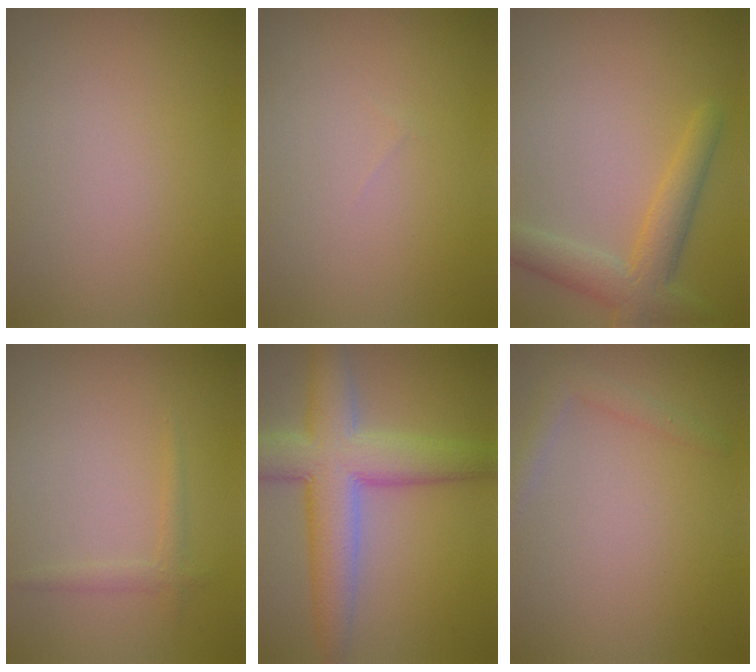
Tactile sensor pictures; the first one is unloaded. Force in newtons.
{"total": 0.0}
{"total": 4.4, "press": 4.4, "slide": 0.2}
{"total": 1.1, "press": 1.1, "slide": 0.1}
{"total": 8.3, "press": 8.3, "slide": 0.3}
{"total": 1.5, "press": 1.5, "slide": 0.1}